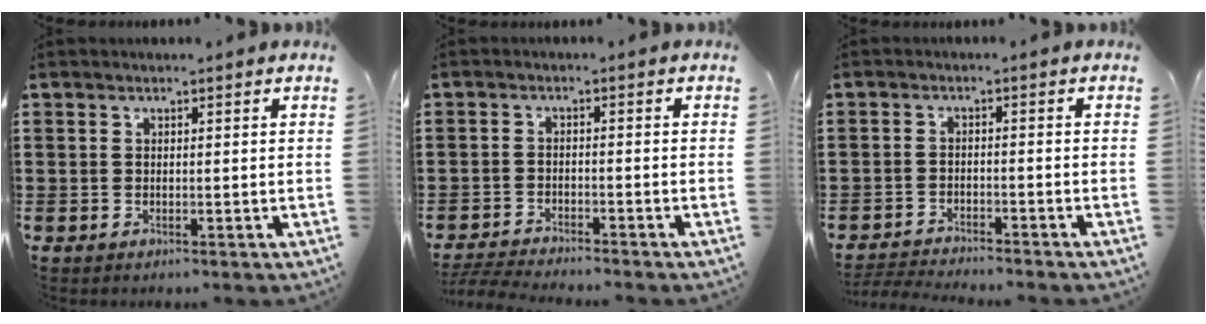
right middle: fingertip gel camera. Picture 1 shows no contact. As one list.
[{"total": 3.4, "force": [-3.3, 0.0, 0.5], "torque": [-0.024, -0.006, -0.075]}, {"total": 2.9, "force": [-2.9, 0.1, 0.2], "torque": [-0.015, -0.003, -0.065]}]